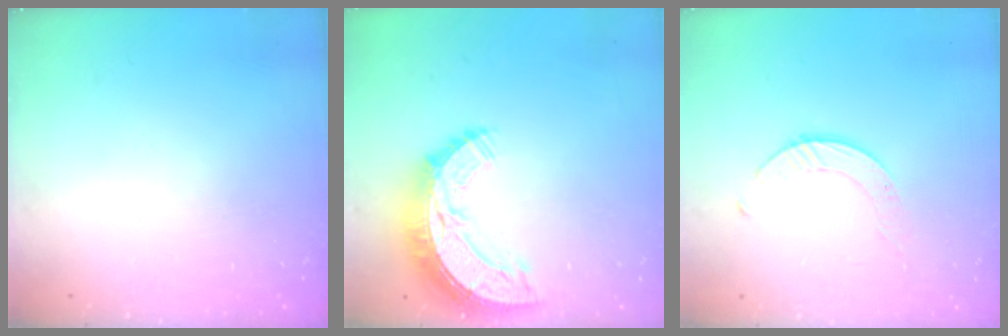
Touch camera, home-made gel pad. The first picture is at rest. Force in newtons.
{"total": 14.4, "press": 14.3, "slide": 1.2}
{"total": 2.6, "press": 2.6, "slide": 0.3}